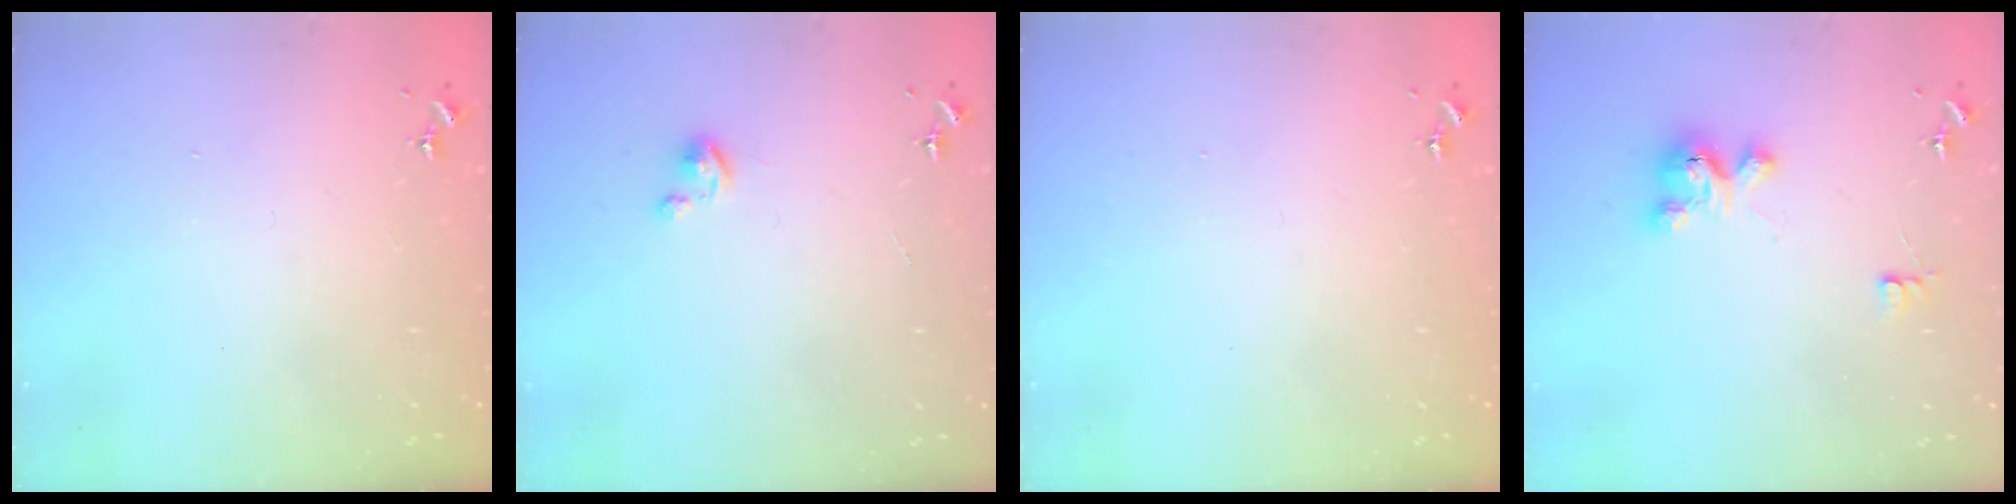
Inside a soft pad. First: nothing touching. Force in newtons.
{"total": 2.3, "press": 2.2, "slide": 0.2}
{"total": 0.0}
{"total": 4.2, "press": 4.2, "slide": 0.3}